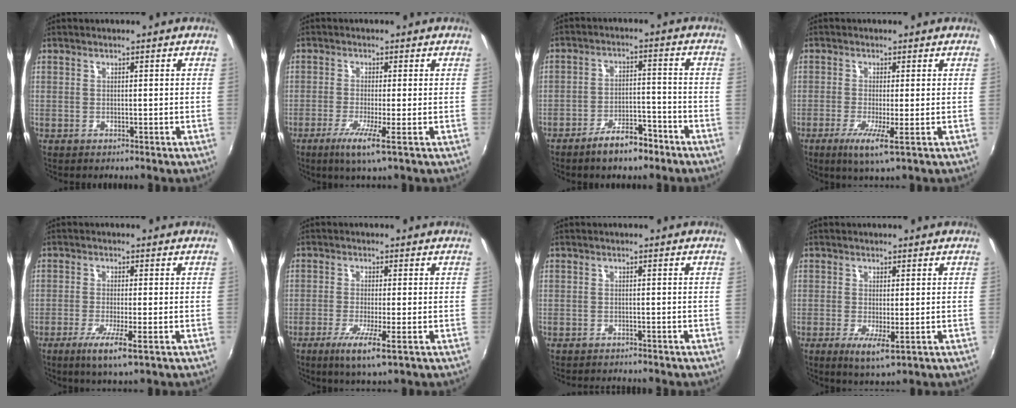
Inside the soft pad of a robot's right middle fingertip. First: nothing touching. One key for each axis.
{"total": 5.5, "fx": -2.5, "fy": -0.4, "fz": 4.8, "tx": -0.107, "ty": -0.015, "tz": -0.049}
{"total": 7.7, "fx": -5.8, "fy": 2.7, "fz": 4.4, "tx": -0.084, "ty": 0.010, "tz": -0.085}
{"total": 5.1, "fx": -1.9, "fy": -0.1, "fz": 4.8, "tx": -0.102, "ty": -0.016, "tz": -0.036}
{"total": 5.7, "fx": -2.7, "fy": 0.1, "fz": 5.0, "tx": -0.107, "ty": -0.016, "tz": -0.050}
{"total": 6.1, "fx": -2.8, "fy": 0.0, "fz": 5.5, "tx": -0.116, "ty": -0.018, "tz": -0.052}
{"total": 2.9, "fx": -2.8, "fy": 0.5, "fz": 0.6, "tx": -0.020, "ty": -0.014, "tz": -0.044}
{"total": 4.4, "fx": -1.2, "fy": 0.7, "fz": 4.2, "tx": -0.080, "ty": -0.016, "tz": -0.017}